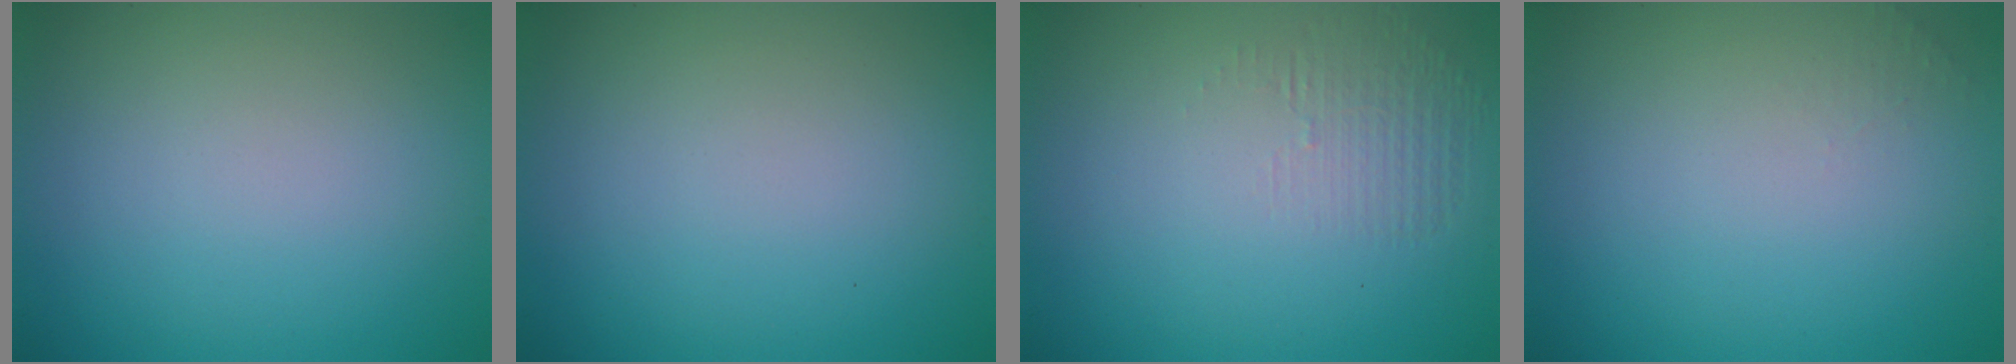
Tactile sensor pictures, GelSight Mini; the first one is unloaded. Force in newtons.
{"total": 0.0}
{"total": 1.2, "press": 0.1, "slide": 1.2}
{"total": 0.7, "press": 0.7, "slide": 0.1}